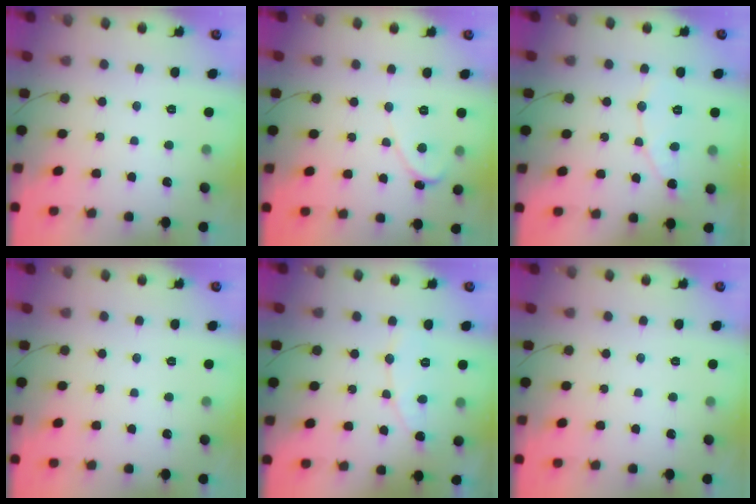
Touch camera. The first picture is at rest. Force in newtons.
{"total": 1.4, "press": 1.3, "slide": 0.1}
{"total": 6.9, "press": 6.9, "slide": 0.3}
{"total": 0.0}
{"total": 6.2, "press": 6.2, "slide": 0.4}
{"total": 0.0}